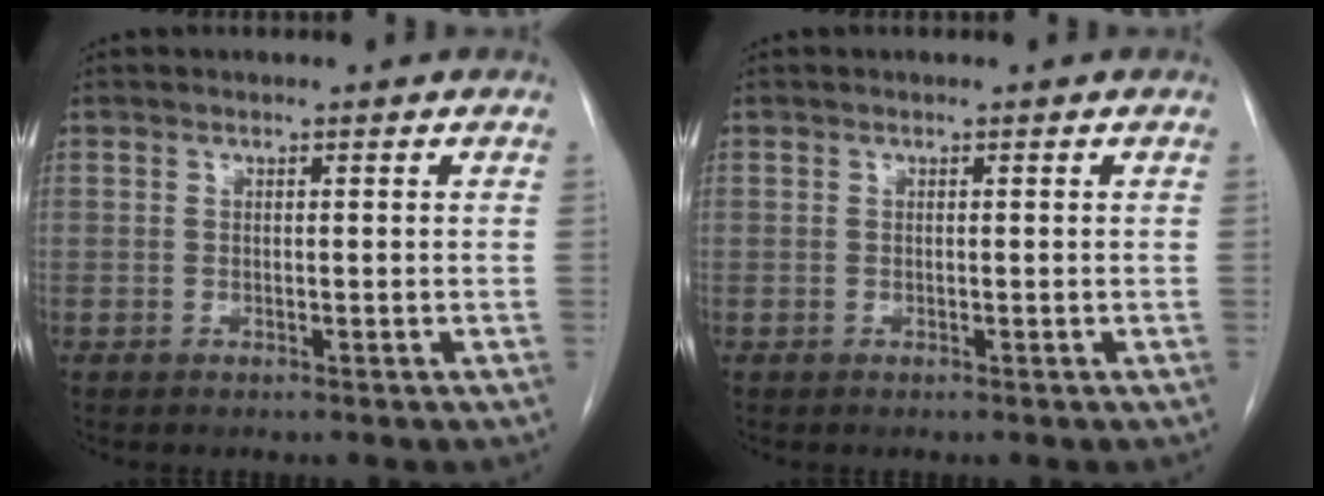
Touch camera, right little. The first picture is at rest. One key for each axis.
{"total": 0.0}